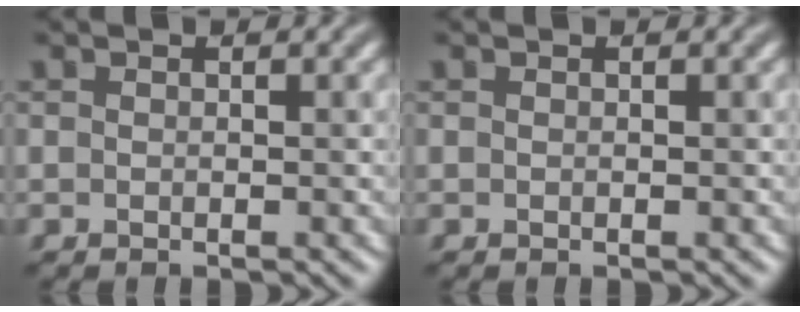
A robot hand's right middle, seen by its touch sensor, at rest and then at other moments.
{"total": 0.0}